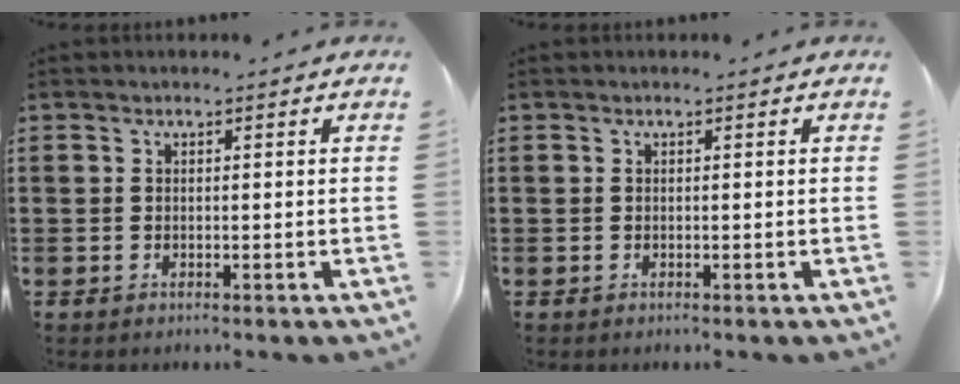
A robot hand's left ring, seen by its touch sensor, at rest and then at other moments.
{"total": 0.0}